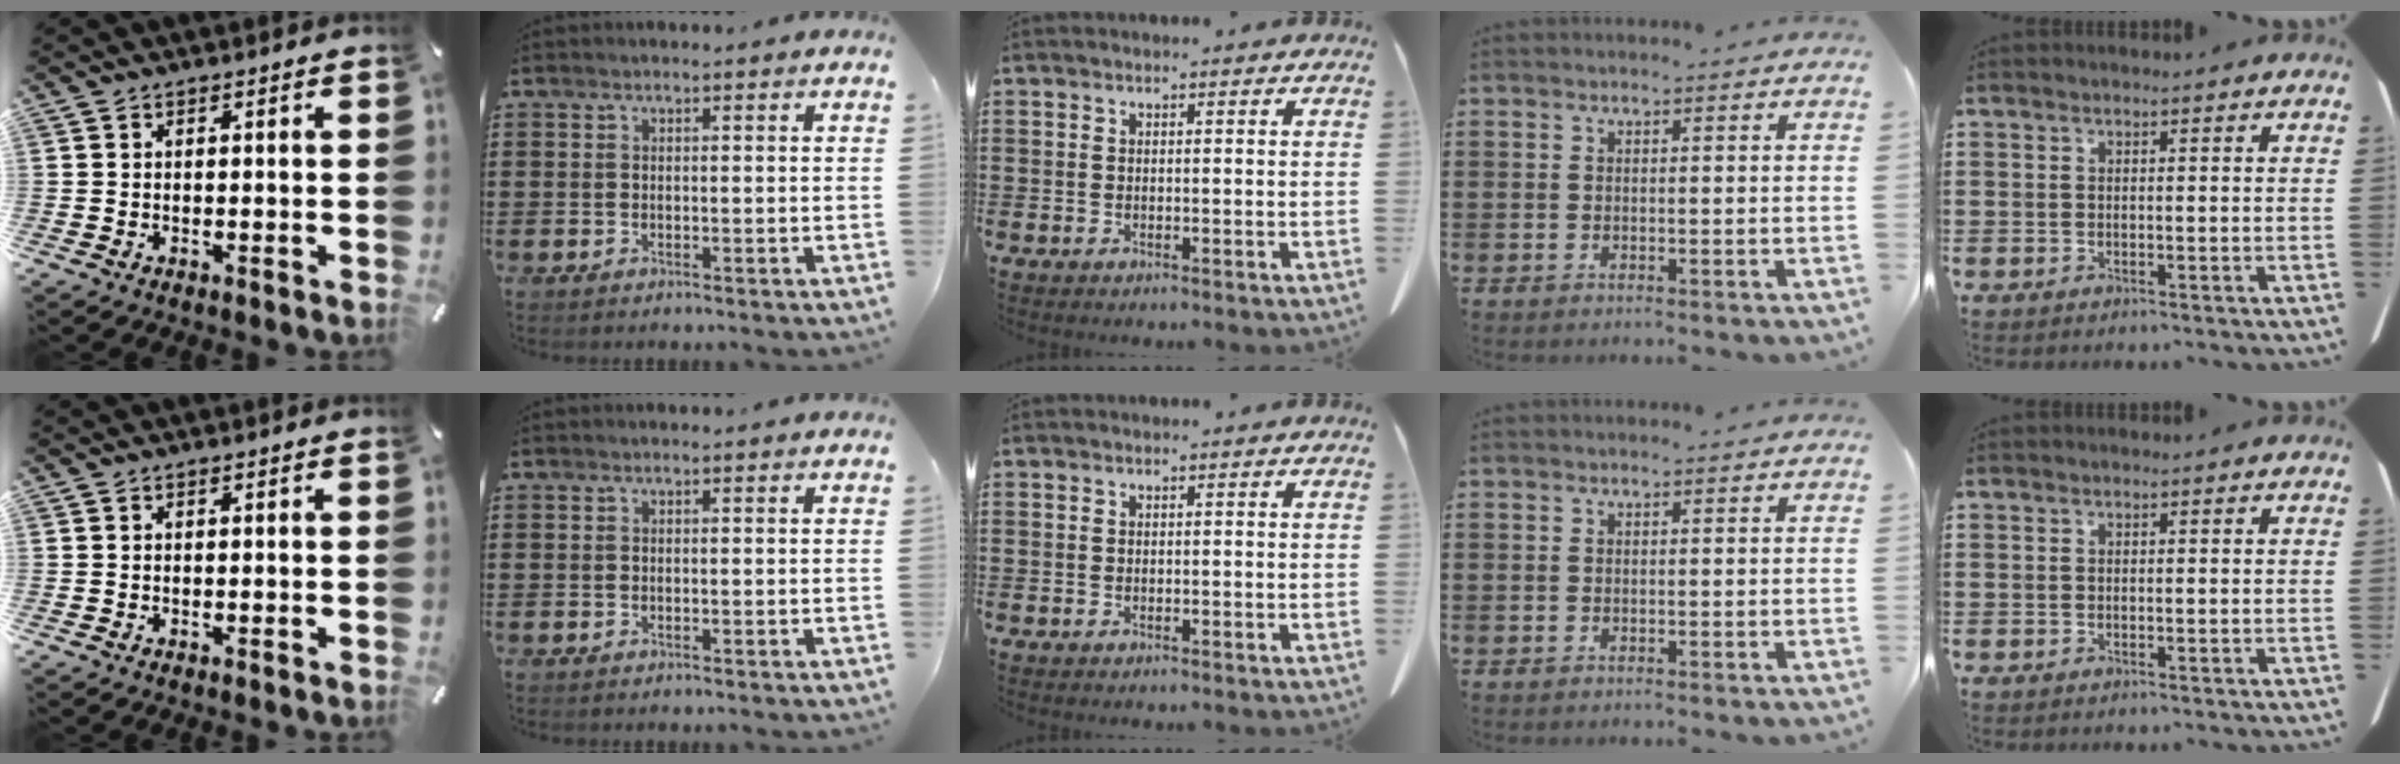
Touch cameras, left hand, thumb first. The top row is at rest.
{}